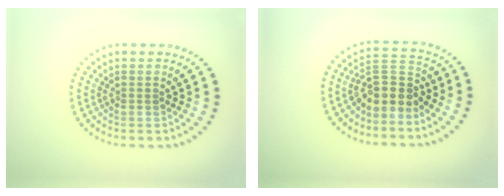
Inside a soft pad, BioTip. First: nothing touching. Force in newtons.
{"total": 3.9, "press": 3.4, "slide": 1.9}